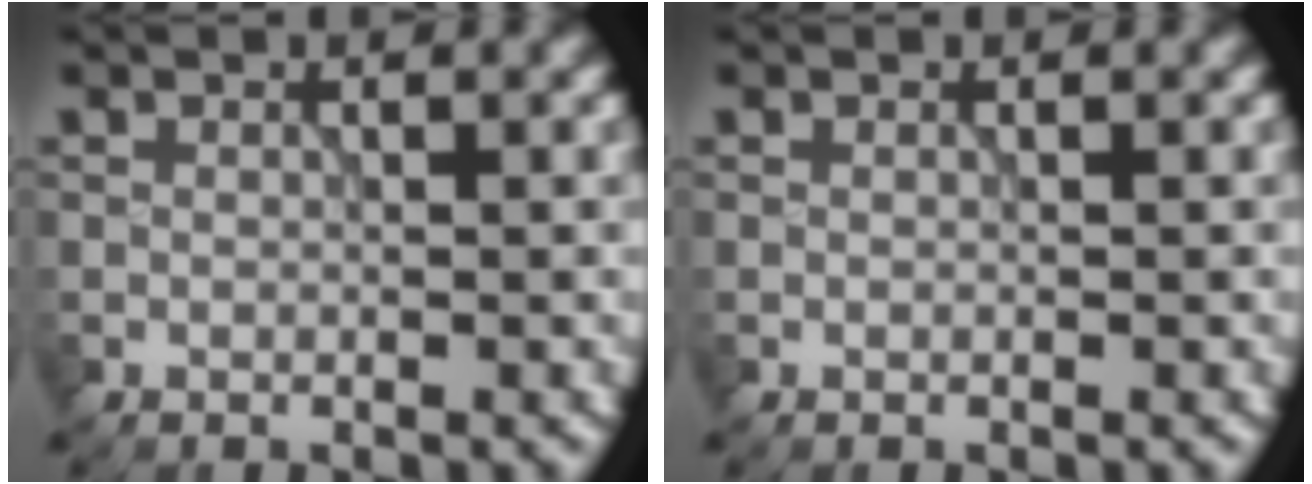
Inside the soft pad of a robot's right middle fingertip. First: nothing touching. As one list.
[{"total": 0.0}]